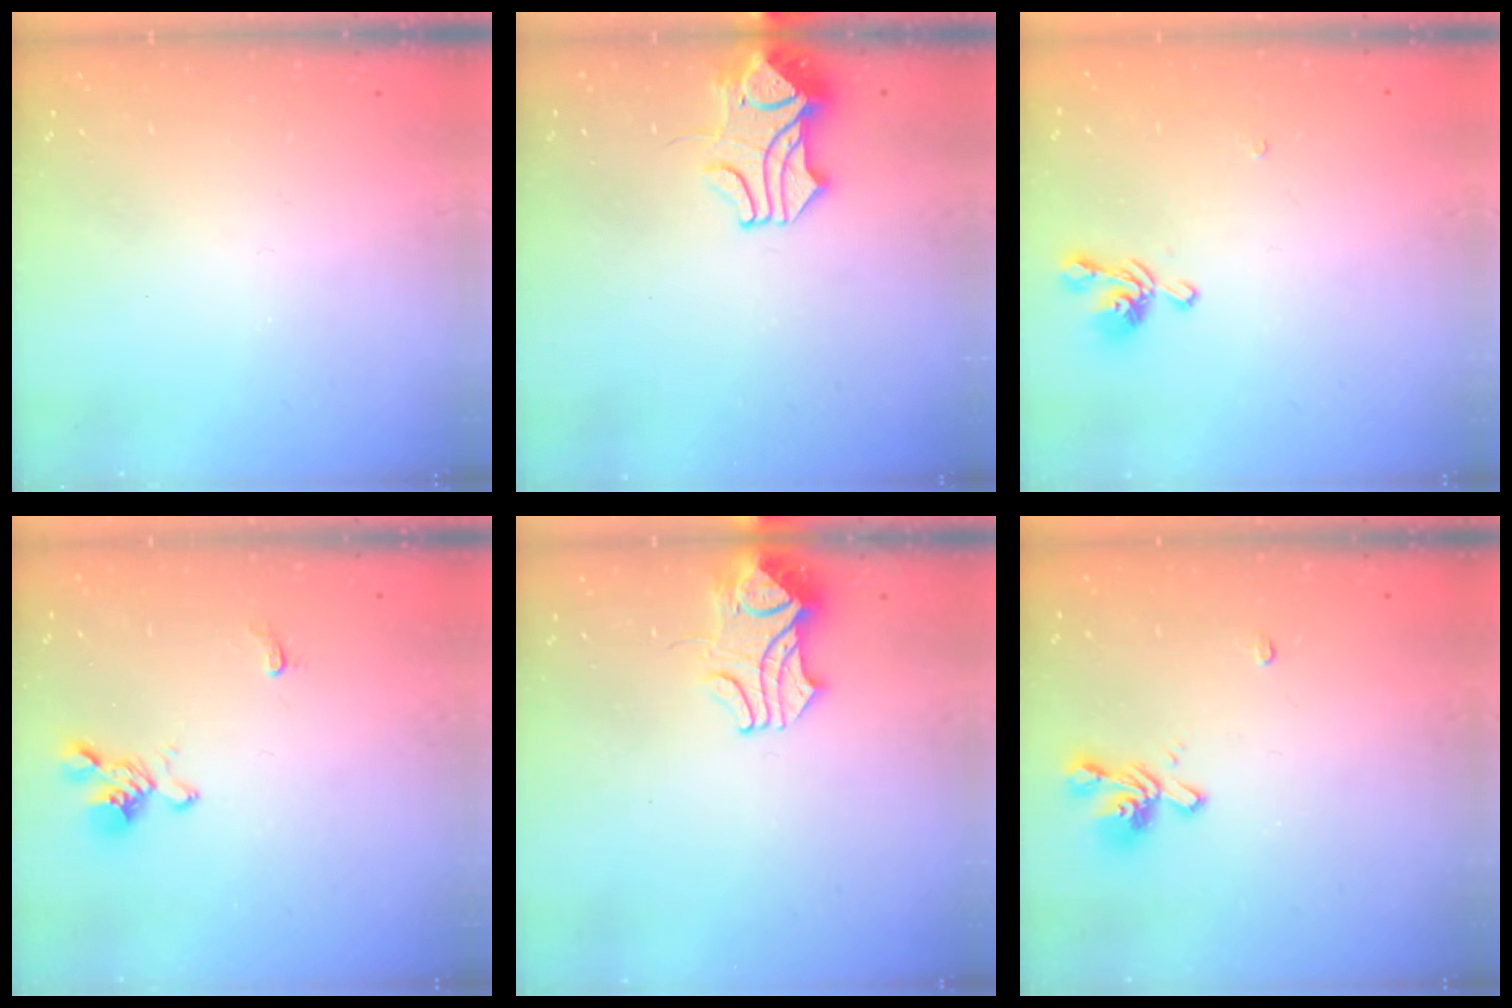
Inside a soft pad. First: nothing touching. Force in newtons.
{"total": 2.8, "press": 2.7, "slide": 0.6}
{"total": 1.6, "press": 1.3, "slide": 0.9}
{"total": 1.3, "press": 0.8, "slide": 1.0}
{"total": 3.6, "press": 3.6, "slide": 0.5}
{"total": 1.6, "press": 1.1, "slide": 1.1}